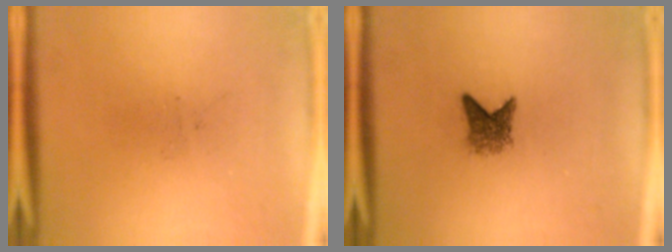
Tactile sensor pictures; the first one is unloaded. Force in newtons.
{"total": 2.6}